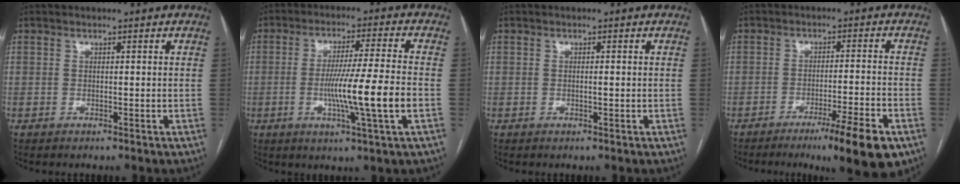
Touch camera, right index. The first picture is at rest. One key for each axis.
{"total": 11.4, "fx": -2.5, "fy": -1.1, "fz": 11.1, "tx": -0.198, "ty": -0.012, "tz": -0.046}
{"total": 0.7, "fx": -0.1, "fy": 0.0, "fz": 0.7, "tx": -0.012, "ty": 0.000, "tz": -0.001}
{"total": 10.3, "fx": -6.2, "fy": 0.0, "fz": 8.2, "tx": -0.114, "ty": -0.020, "tz": -0.094}